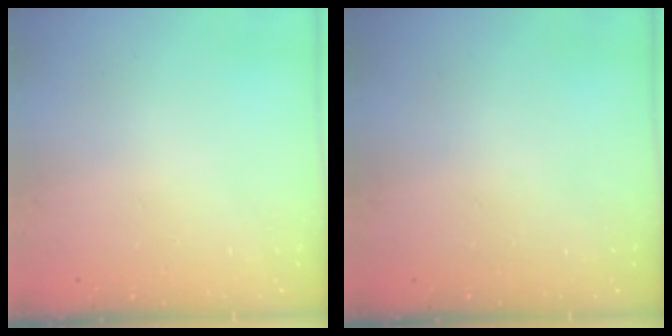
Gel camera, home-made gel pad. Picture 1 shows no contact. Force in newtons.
{"total": 0.0}